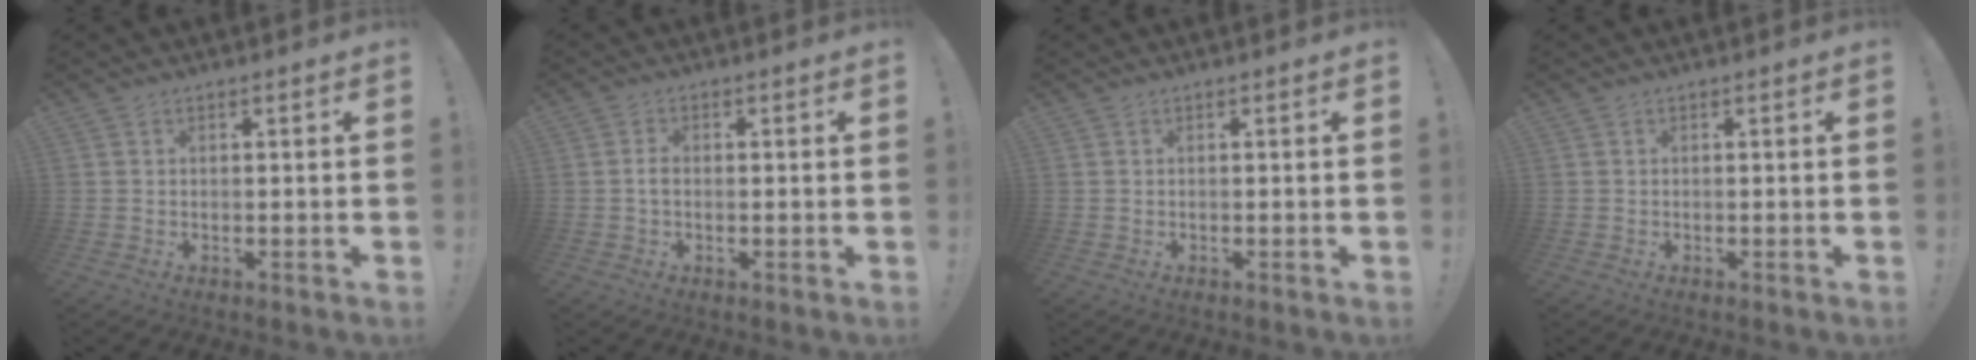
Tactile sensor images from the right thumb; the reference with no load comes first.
{"total": 1.7, "force": [-0.3, 1.1, 1.3], "torque": [-0.024, 0.005, -0.006]}
{"total": 0.0}
{"total": 0.0}